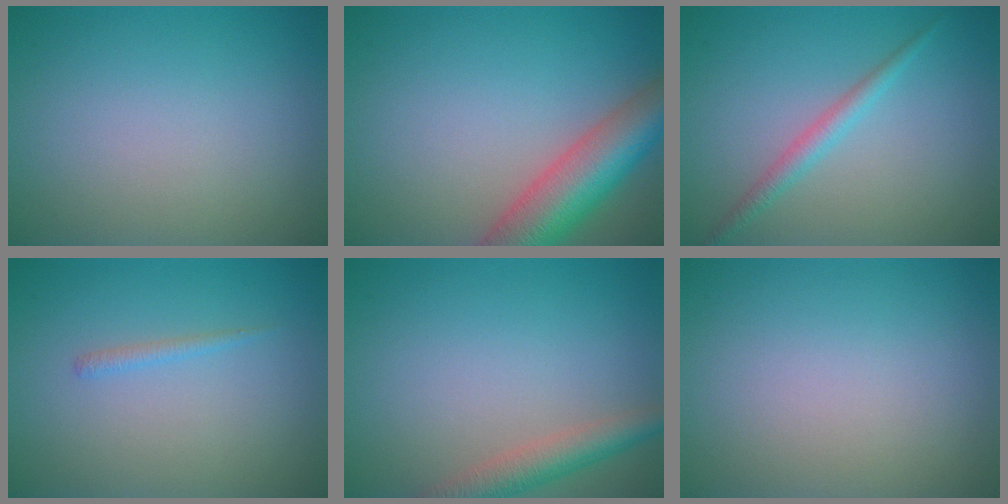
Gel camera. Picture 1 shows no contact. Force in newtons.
{"total": 8.0, "press": 8.0, "slide": 0.5}
{"total": 1.8, "press": 1.8, "slide": 0.0}
{"total": 0.8, "press": 0.8, "slide": 0.1}
{"total": 3.5, "press": 3.5, "slide": 0.1}
{"total": 0.0}